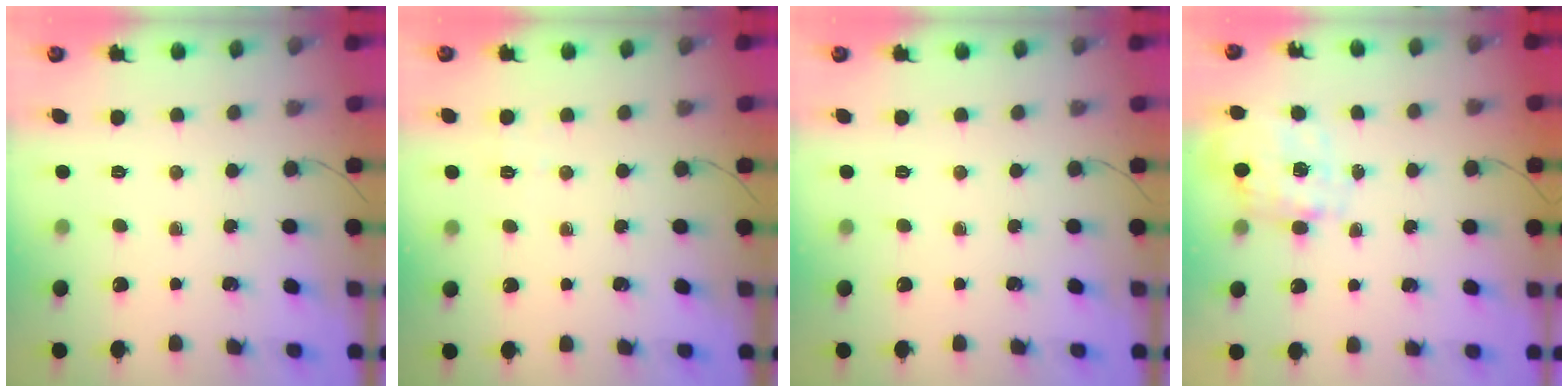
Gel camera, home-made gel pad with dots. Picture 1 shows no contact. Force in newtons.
{"total": 2.1, "press": 1.2, "slide": 1.7}
{"total": 0.0}
{"total": 2.5, "press": 2.3, "slide": 1.0}